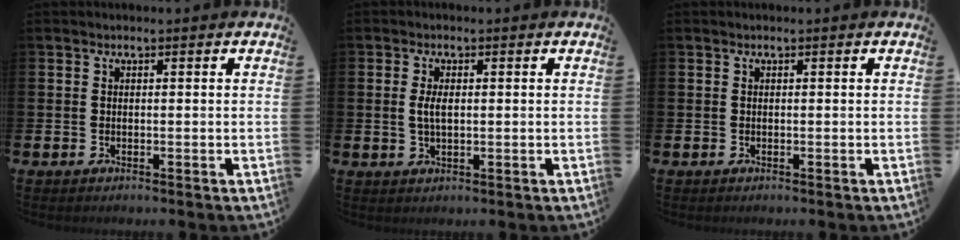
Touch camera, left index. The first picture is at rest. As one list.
[{"total": 2.7, "force": [0.3, 1.2, 2.4], "torque": [-0.047, 0.006, 0.002]}, {"total": 0.0}]